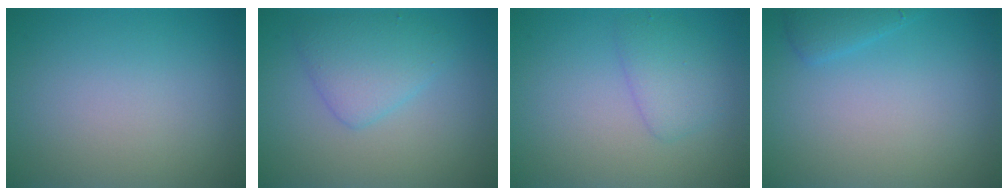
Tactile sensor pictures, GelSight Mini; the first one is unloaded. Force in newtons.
{"total": 1.9, "press": 1.9, "slide": 0.1}
{"total": 2.2, "press": 2.2, "slide": 0.2}
{"total": 1.4, "press": 1.4, "slide": 0.1}